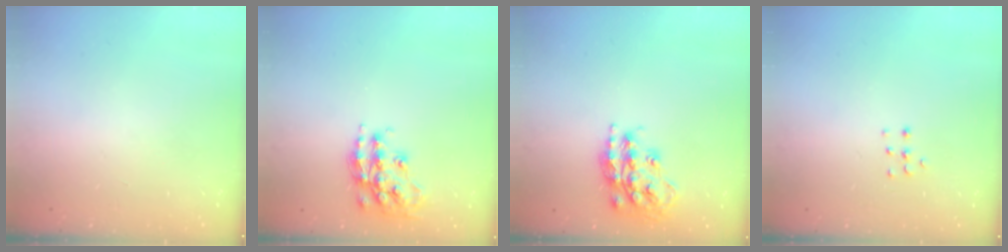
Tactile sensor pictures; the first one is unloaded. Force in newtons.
{"total": 15.1, "press": 15.0, "slide": 1.0}
{"total": 17.1, "press": 17.1, "slide": 1.0}
{"total": 4.1, "press": 4.1, "slide": 0.5}